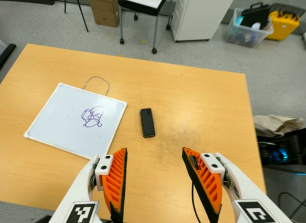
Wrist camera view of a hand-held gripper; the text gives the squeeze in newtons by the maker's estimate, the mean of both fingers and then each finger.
{"total": 0.0}